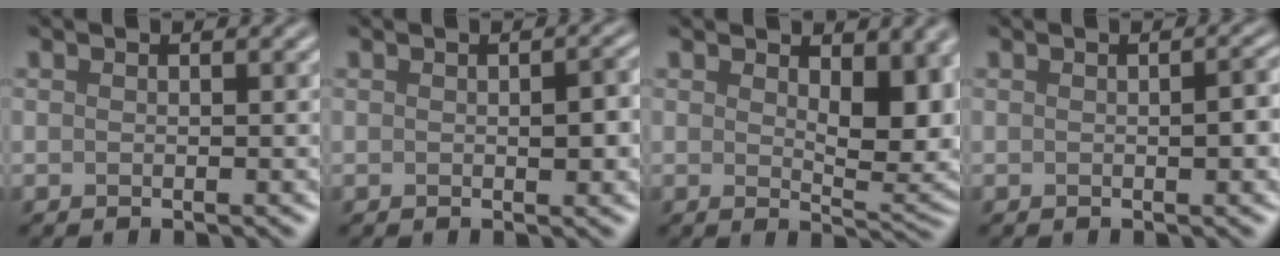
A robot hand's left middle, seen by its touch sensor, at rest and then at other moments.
{"total": 2.2, "force": [-0.1, 0.9, 2.0], "torque": [-0.026, 0.000, -0.001]}
{"total": 6.3, "force": [1.6, 3.0, 5.3], "torque": [-0.076, -0.009, 0.032]}
{"total": 1.8, "force": [-0.1, 0.5, 1.8], "torque": [-0.025, 0.002, 0.001]}